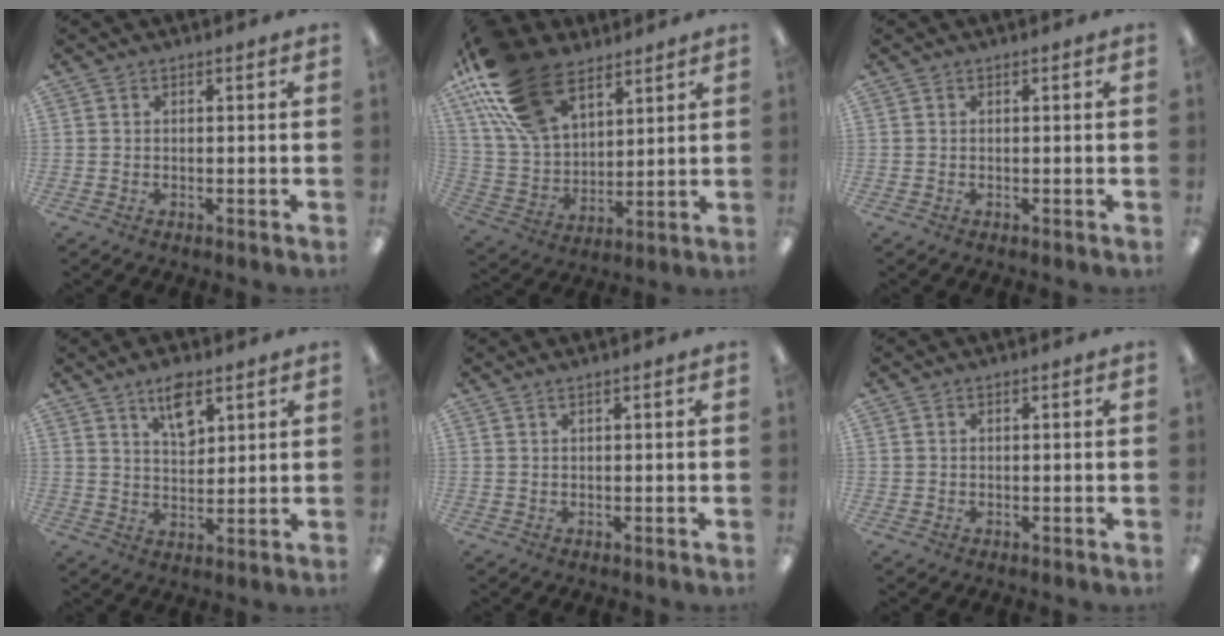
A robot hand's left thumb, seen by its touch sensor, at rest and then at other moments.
{"total": 22.5, "force": [13.9, 12.3, 12.8], "torque": [-0.282, -0.056, 0.260]}
{"total": 0.0}
{"total": 7.4, "force": [4.9, 3.4, 4.5], "torque": [-0.059, -0.024, 0.081]}
{"total": 1.0, "force": [0.6, 0.0, 0.7], "torque": [-0.015, -0.001, 0.012]}
{"total": 0.7, "force": [0.3, 0.6, 0.2], "torque": [-0.004, 0.004, 0.005]}